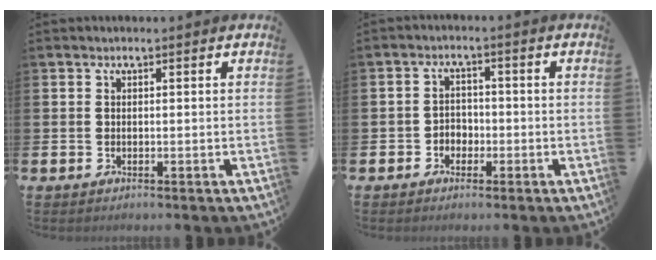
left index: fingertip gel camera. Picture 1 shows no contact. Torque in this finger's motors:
{"motor_torque": [0.51, 0.24, 0.04, 0.03]}